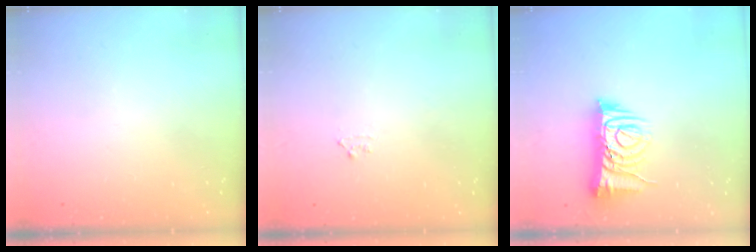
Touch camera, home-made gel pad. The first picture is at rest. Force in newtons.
{"total": 4.6, "press": 4.5, "slide": 0.5}
{"total": 10.1, "press": 10.0, "slide": 1.4}